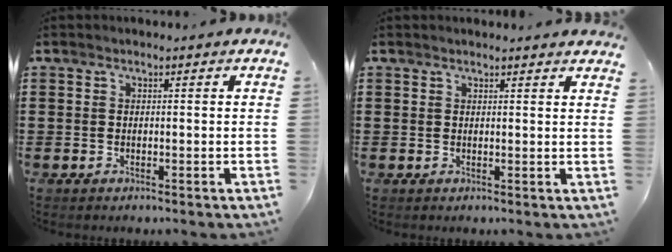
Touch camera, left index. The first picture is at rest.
{"total": 1.4, "force": [1.4, -0.1, 0.4], "torque": [-0.009, -0.001, 0.026]}